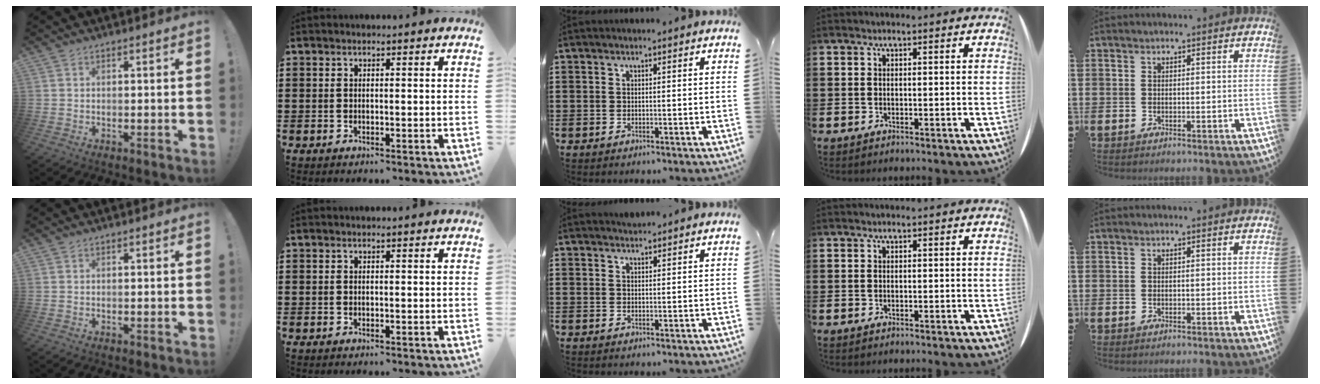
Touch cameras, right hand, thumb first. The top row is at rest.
{"middle": {"total": 1.1, "force": [1.1, 0.1, -0.2], "torque": [0.000, -0.001, 0.021]}}